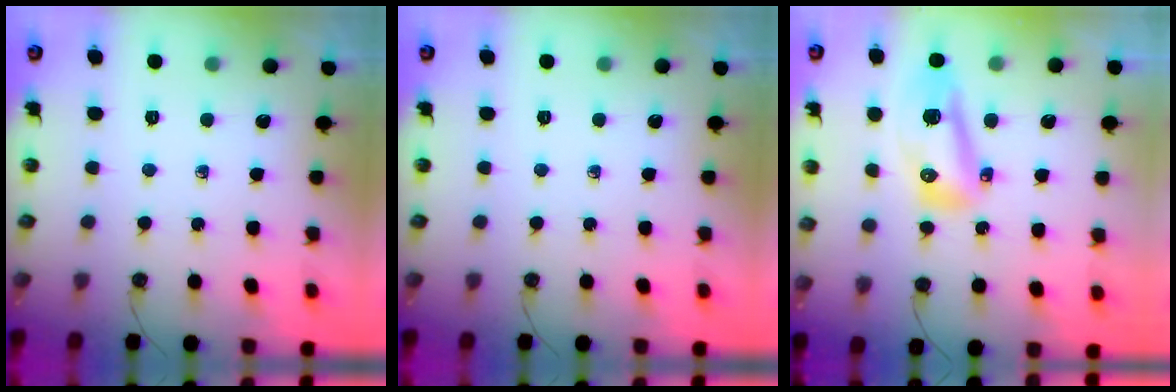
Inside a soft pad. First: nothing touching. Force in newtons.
{"total": 0.0}
{"total": 10.6, "press": 10.5, "slide": 1.4}